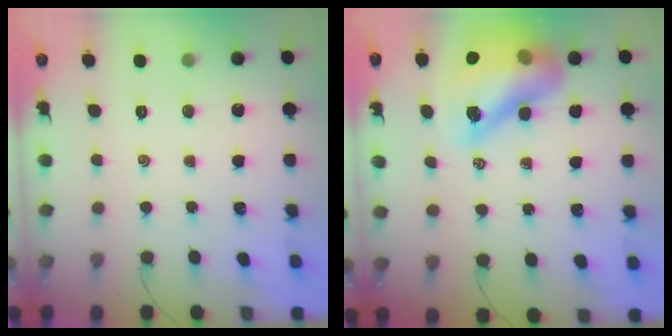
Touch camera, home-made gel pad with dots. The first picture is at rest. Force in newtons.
{"total": 17.9, "press": 17.2, "slide": 5.0}